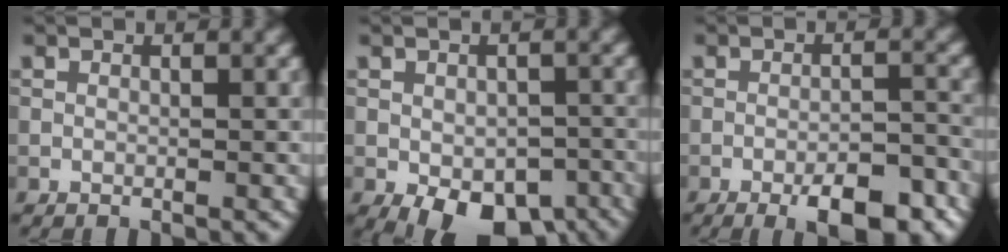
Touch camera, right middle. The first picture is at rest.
{"total": 8.2, "force": [-4.1, 4.4, 5.6], "torque": [-0.082, -0.025, -0.045]}
{"total": 6.1, "force": [-3.7, 1.6, 4.6], "torque": [-0.070, 0.004, -0.050]}